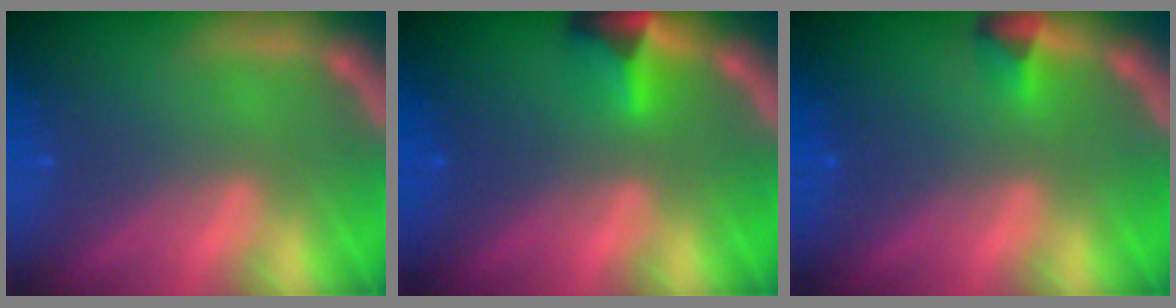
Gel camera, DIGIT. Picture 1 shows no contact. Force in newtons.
{"total": 2.9}
{"total": 1.4}